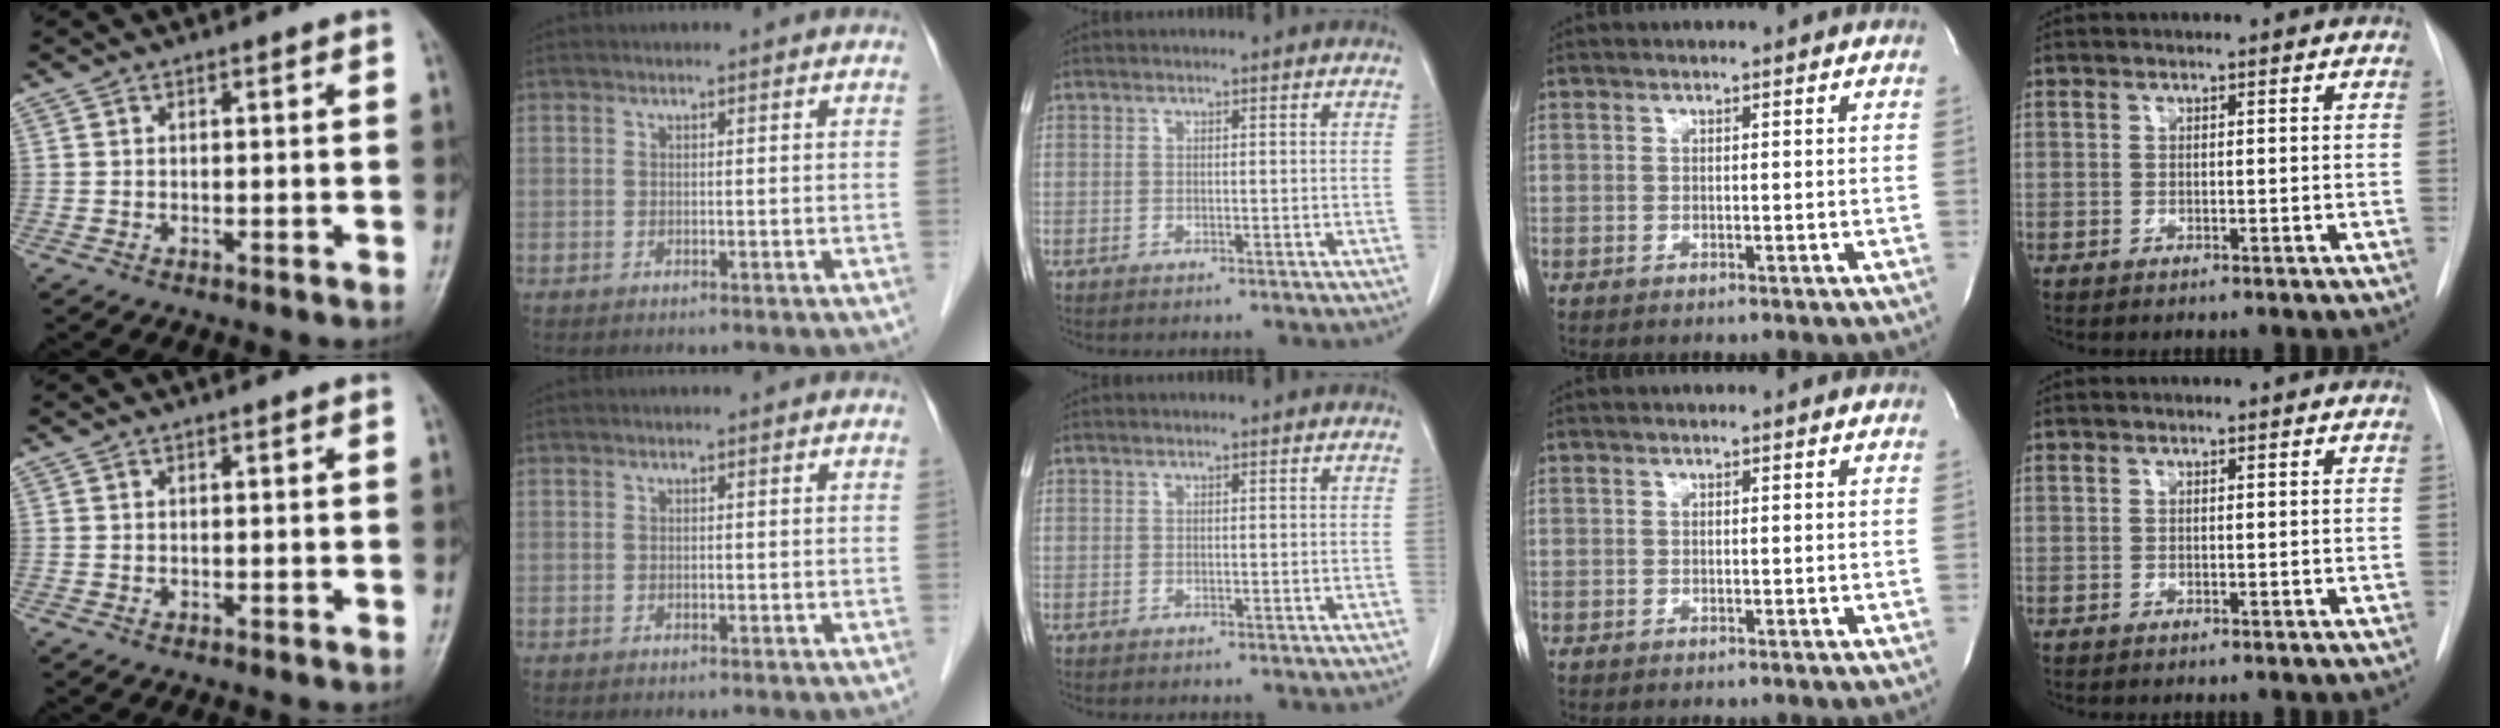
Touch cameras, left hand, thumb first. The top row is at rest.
{}